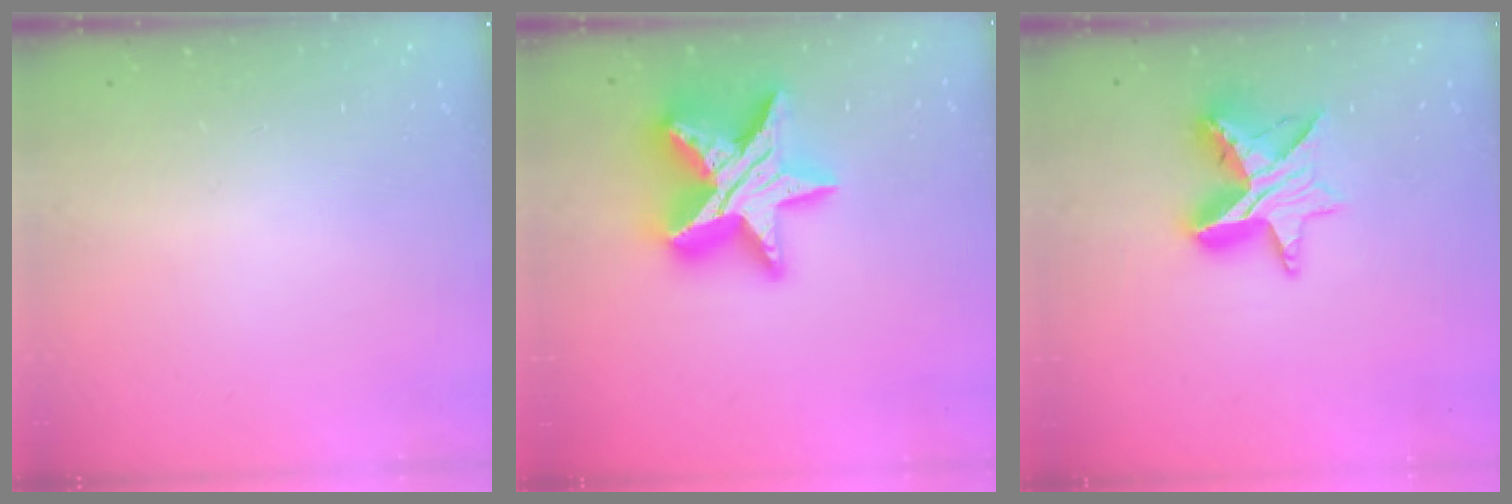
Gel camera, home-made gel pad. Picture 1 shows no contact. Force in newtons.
{"total": 24.8, "press": 24.8, "slide": 1.7}
{"total": 10.8, "press": 10.7, "slide": 0.9}